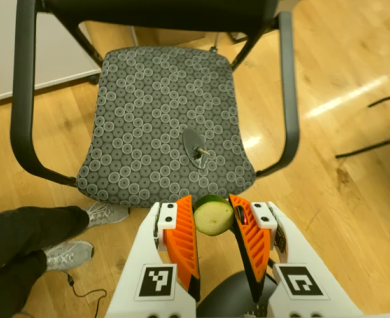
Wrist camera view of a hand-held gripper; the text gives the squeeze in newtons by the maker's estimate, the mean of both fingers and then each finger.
{"total": 8.7, "left": 8.5, "right": 9.0}